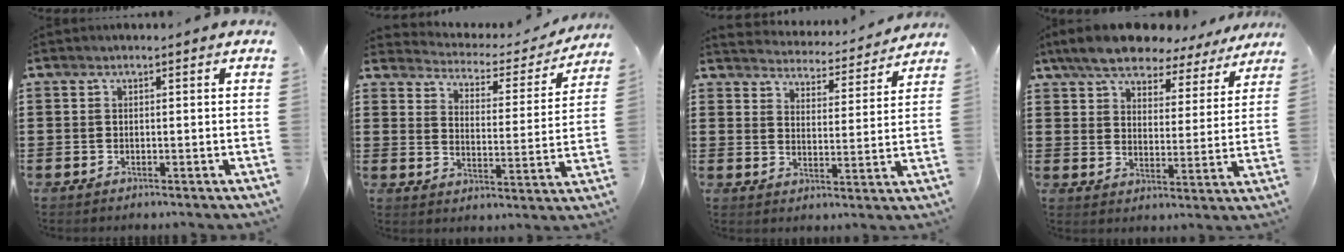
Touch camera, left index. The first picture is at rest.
{"total": 3.0, "force": [2.9, 0.7, 0.3], "torque": [-0.030, -0.026, 0.041]}
{"total": 4.2, "force": [4.1, -0.2, -0.4], "torque": [-0.010, -0.039, 0.066]}
{"total": 7.7, "force": [7.0, 2.0, 2.6], "torque": [-0.084, -0.028, 0.126]}